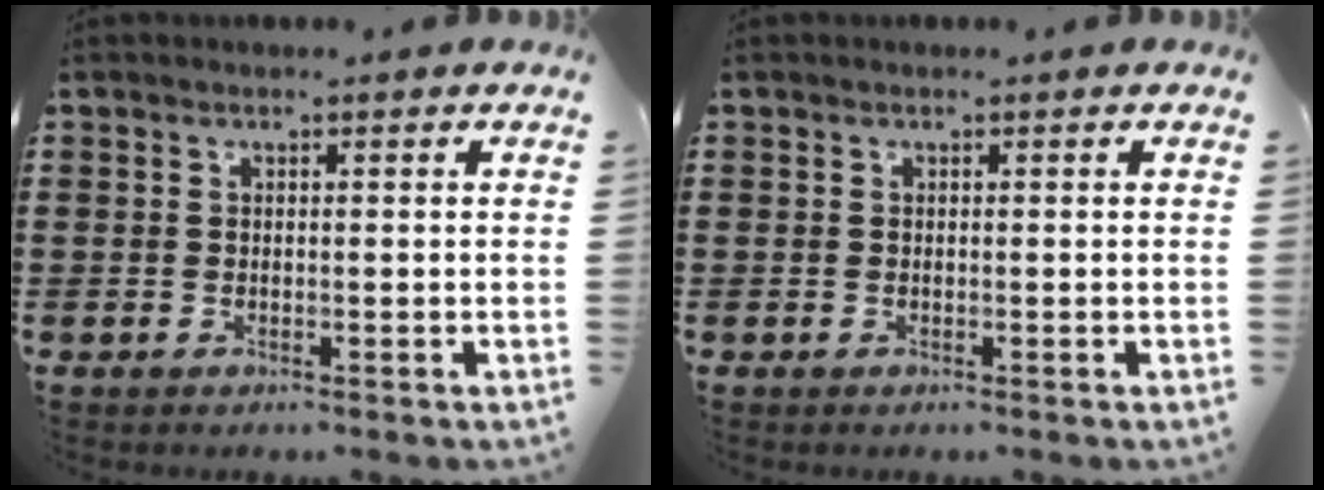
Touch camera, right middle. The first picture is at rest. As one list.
[{"total": 0.0}]